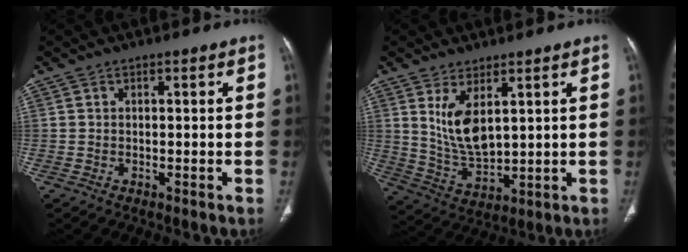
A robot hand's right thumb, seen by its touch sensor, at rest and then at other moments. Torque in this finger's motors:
{"motor_torque": [-0.85, 0.82, 0.66, 0.81, 0.07]}